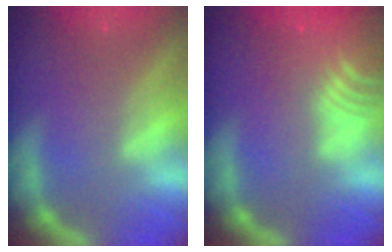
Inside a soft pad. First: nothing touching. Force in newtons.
{"total": 10.1}